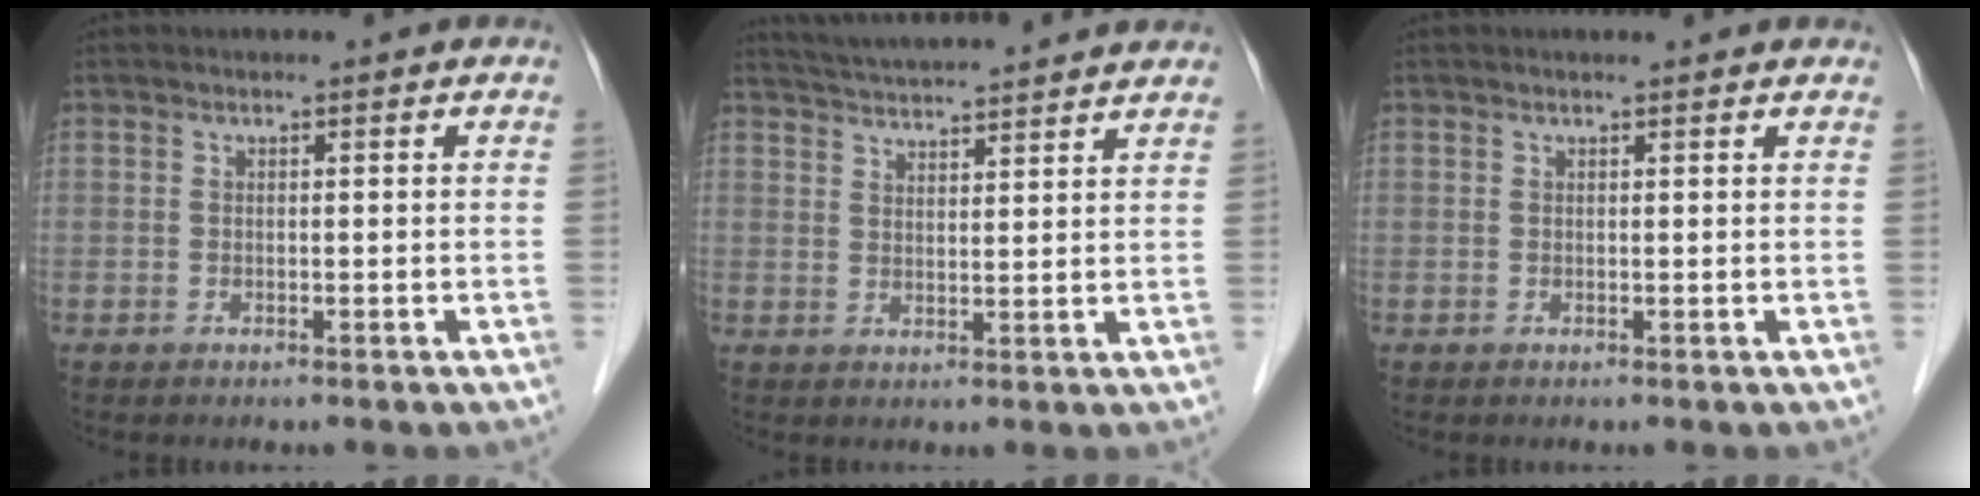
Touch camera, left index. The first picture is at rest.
{"total": 12.3, "force": [11.5, 0.3, 4.4], "torque": [-0.080, 0.028, 0.163]}
{"total": 2.9, "force": [2.7, 0.4, 1.0], "torque": [-0.016, 0.016, 0.025]}